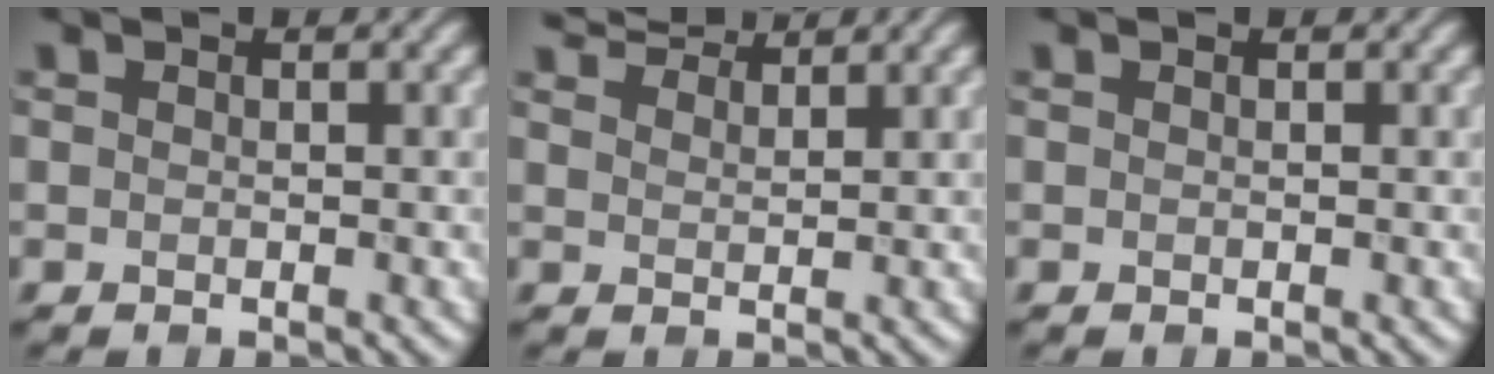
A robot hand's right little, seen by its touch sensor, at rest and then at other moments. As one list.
[{"total": 3.9, "force": [3.8, 0.4, 0.8], "torque": [-0.020, 0.009, 0.063]}, {"total": 0.0}]